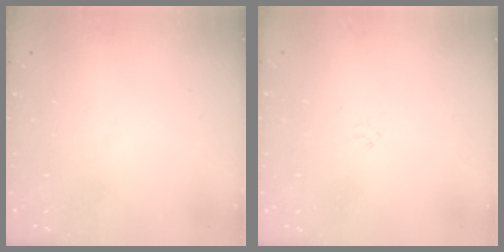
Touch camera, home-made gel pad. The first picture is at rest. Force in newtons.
{"total": 0.0}